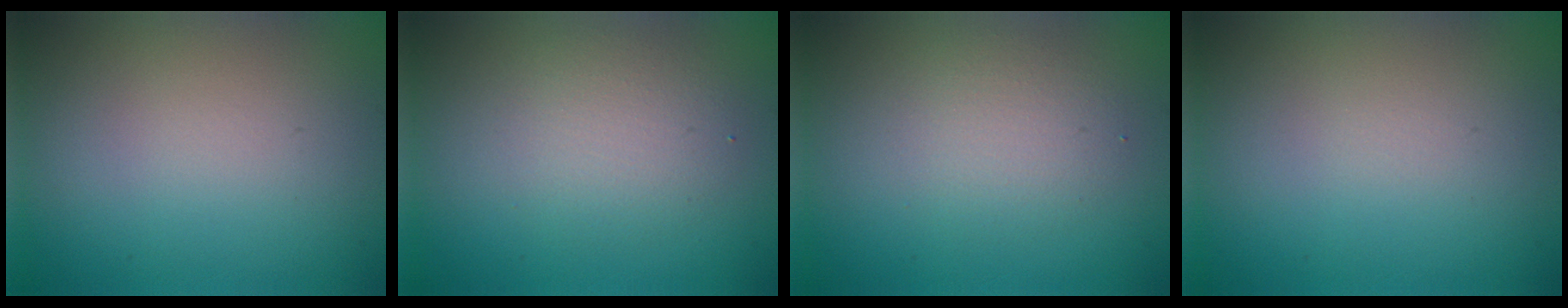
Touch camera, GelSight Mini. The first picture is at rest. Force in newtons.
{"total": 2.9, "press": 2.9, "slide": 0.2}
{"total": 2.6, "press": 2.6, "slide": 0.0}
{"total": 0.0}